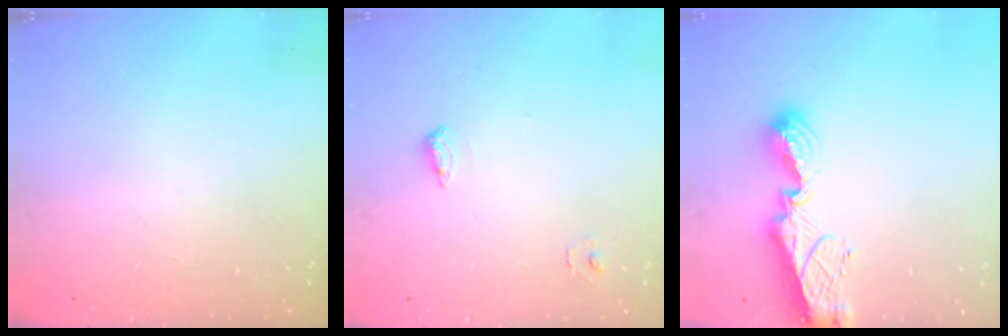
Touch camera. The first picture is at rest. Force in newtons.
{"total": 6.2, "press": 6.0, "slide": 1.2}
{"total": 10.2, "press": 10.1, "slide": 1.1}